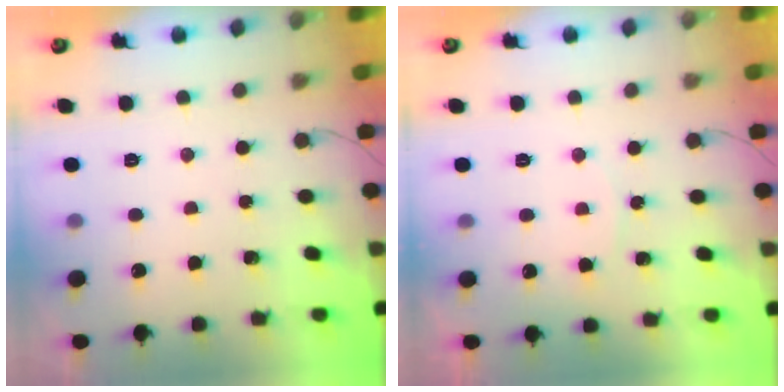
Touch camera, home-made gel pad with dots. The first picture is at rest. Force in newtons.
{"total": 3.0, "press": 3.0, "slide": 0.4}